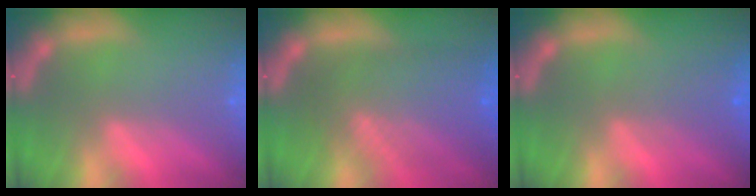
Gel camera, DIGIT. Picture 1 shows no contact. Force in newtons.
{"total": 8.5}
{"total": 2.5}